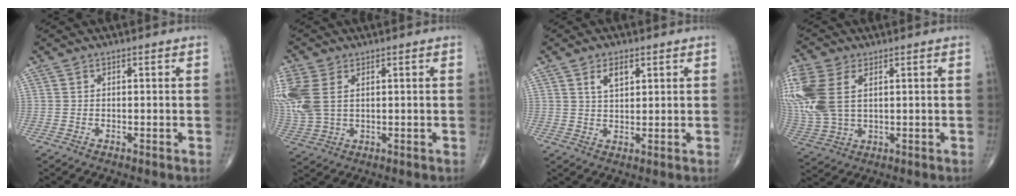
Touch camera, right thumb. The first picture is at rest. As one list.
[{"total": 13.0, "force": [3.1, 8.6, 9.3], "torque": [-0.256, -0.002, 0.071]}, {"total": 4.0, "force": [2.0, 2.0, 2.8], "torque": [-0.041, -0.011, 0.036]}, {"total": 17.6, "force": [4.6, 10.8, 13.0], "torque": [-0.346, 0.002, 0.097]}]